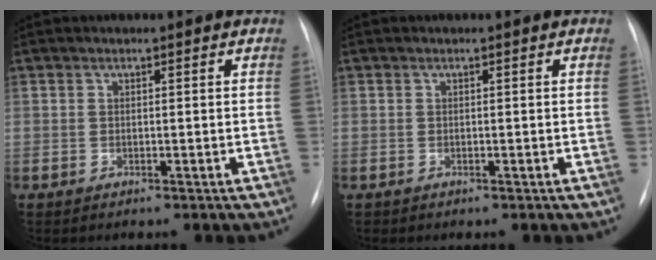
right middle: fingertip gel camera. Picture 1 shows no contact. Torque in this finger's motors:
{"motor_torque": [0.59, -0.55, -0.08, 0.01]}